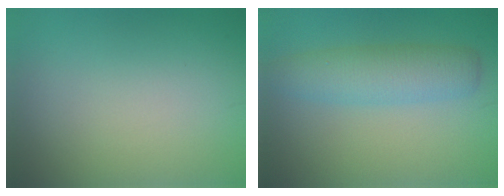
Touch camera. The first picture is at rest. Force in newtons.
{"total": 4.3, "press": 4.3, "slide": 0.1}